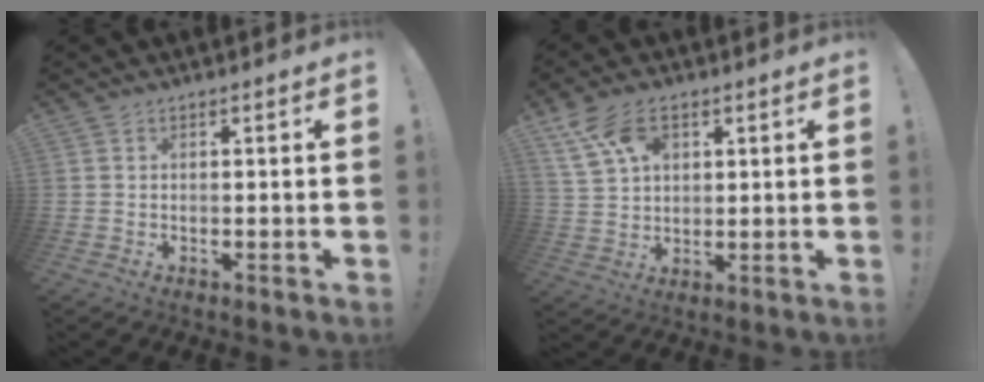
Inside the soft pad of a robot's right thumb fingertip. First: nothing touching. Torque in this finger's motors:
{"motor_torque": [0.09, 0.26, 0.72, 0.33, 0.13]}